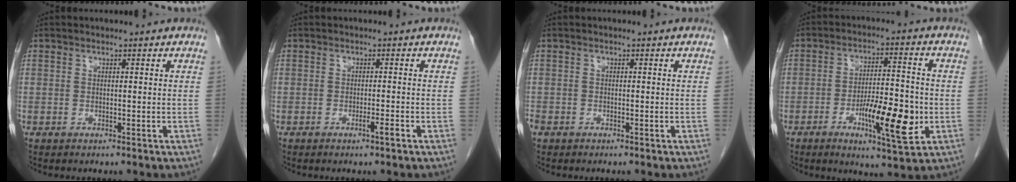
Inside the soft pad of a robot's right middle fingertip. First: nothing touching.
{"total": 1.5, "force": [-0.9, -0.2, 1.2], "torque": [-0.023, -0.002, -0.016]}
{"total": 1.8, "force": [-1.2, 1.2, 0.7], "torque": [-0.021, -0.001, -0.023]}
{"total": 11.0, "force": [-3.3, 2.1, 10.3], "torque": [-0.170, -0.008, -0.052]}